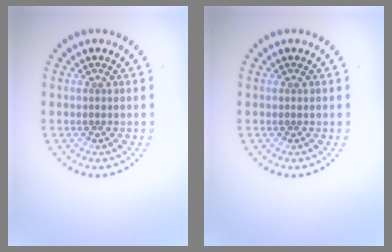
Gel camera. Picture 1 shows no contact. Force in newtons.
{"total": 0.0}